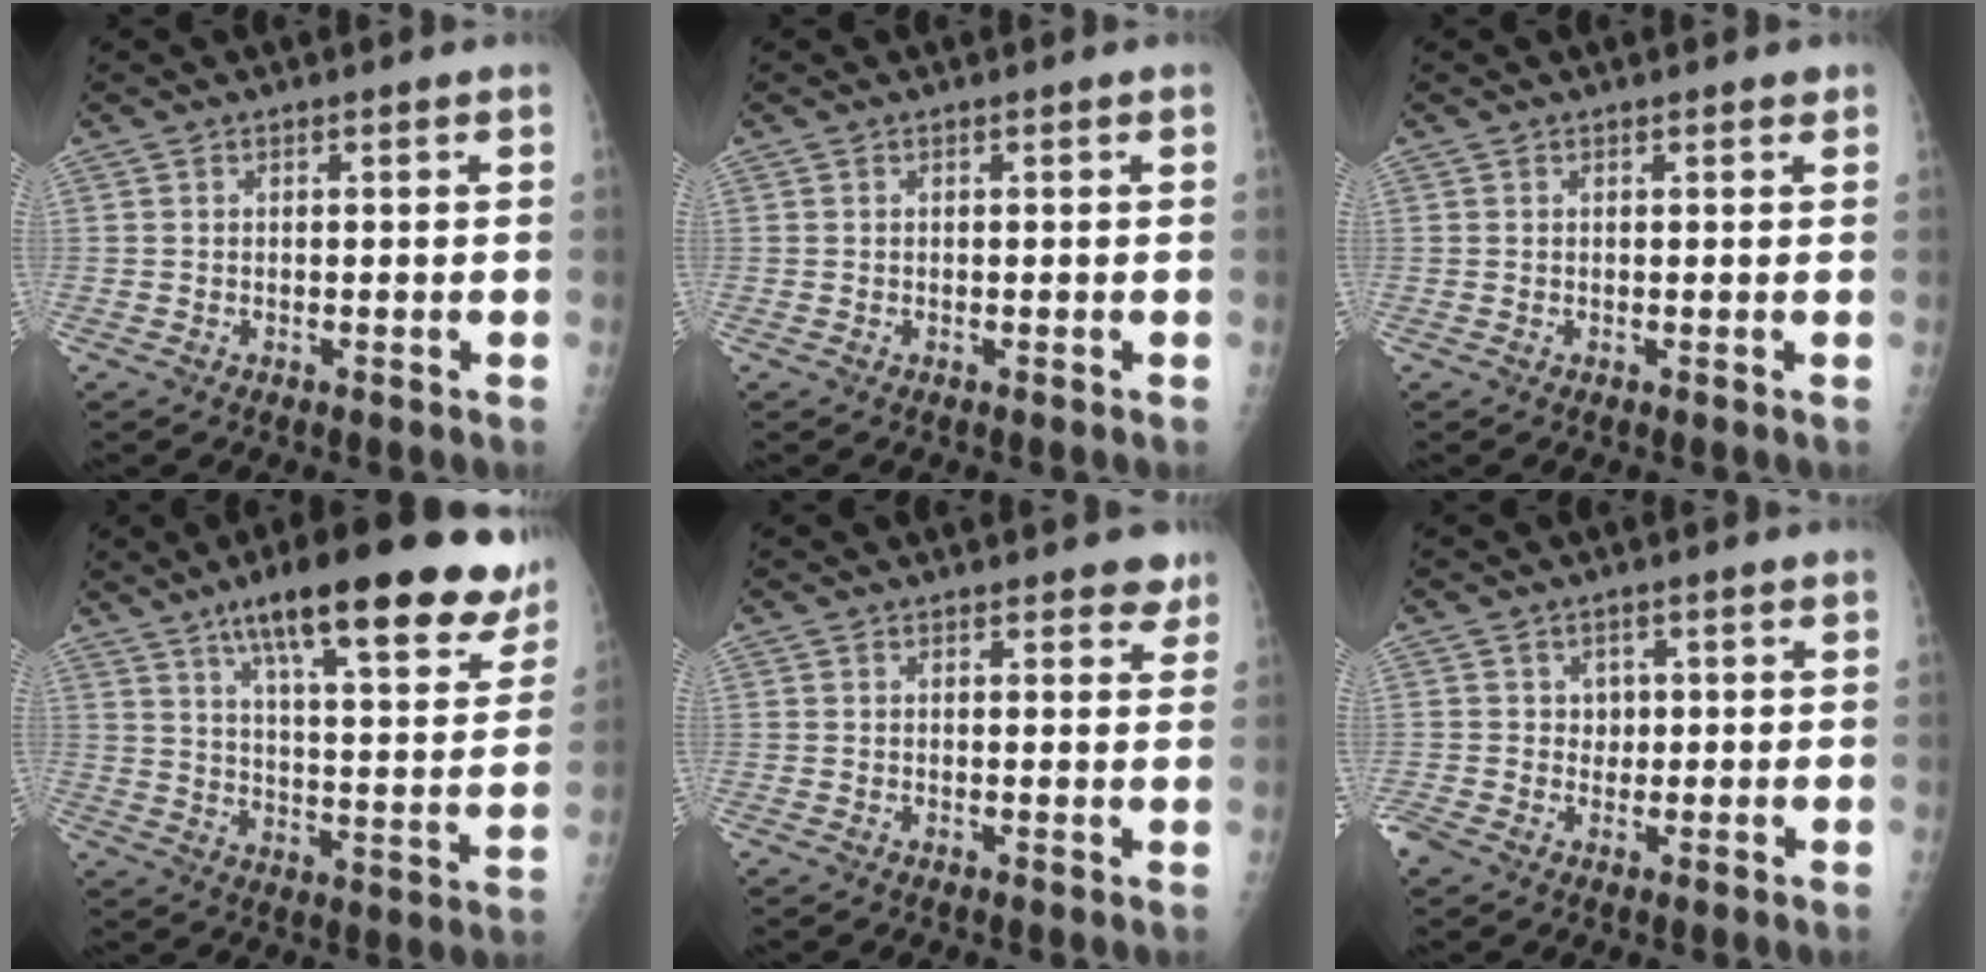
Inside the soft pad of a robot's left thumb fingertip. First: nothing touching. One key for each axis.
{"total": 0.0}
{"total": 0.9, "fx": 0.7, "fy": 0.3, "fz": 0.5, "tx": -0.005, "ty": 0.000, "tz": 0.007}
{"total": 24.9, "fx": 16.8, "fy": 6.2, "fz": 17.3, "tx": -0.221, "ty": -0.046, "tz": 0.246}
{"total": 2.9, "fx": 2.2, "fy": 1.4, "fz": 1.4, "tx": 0.011, "ty": -0.008, "tz": 0.021}
{"total": 3.7, "fx": 0.0, "fy": 3.3, "fz": 1.7, "tx": -0.014, "ty": 0.003, "tz": 0.000}